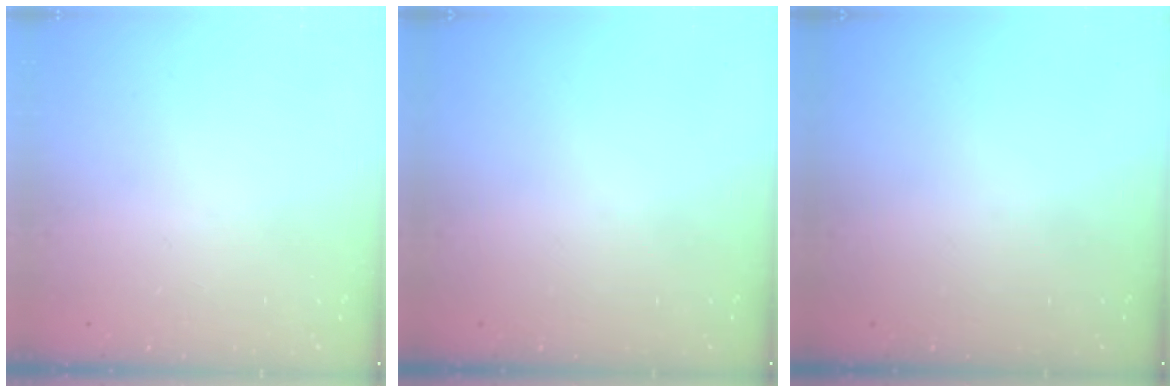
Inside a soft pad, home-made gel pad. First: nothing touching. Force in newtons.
{"total": 0.0}
{"total": 0.0}